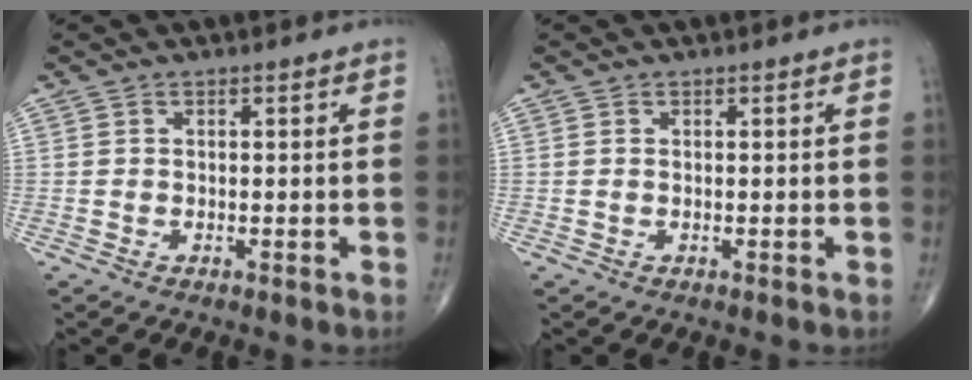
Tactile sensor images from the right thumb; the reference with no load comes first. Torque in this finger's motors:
{"motor_torque": [-0.29, 0.05, -0.19, -0.12, 0.02]}